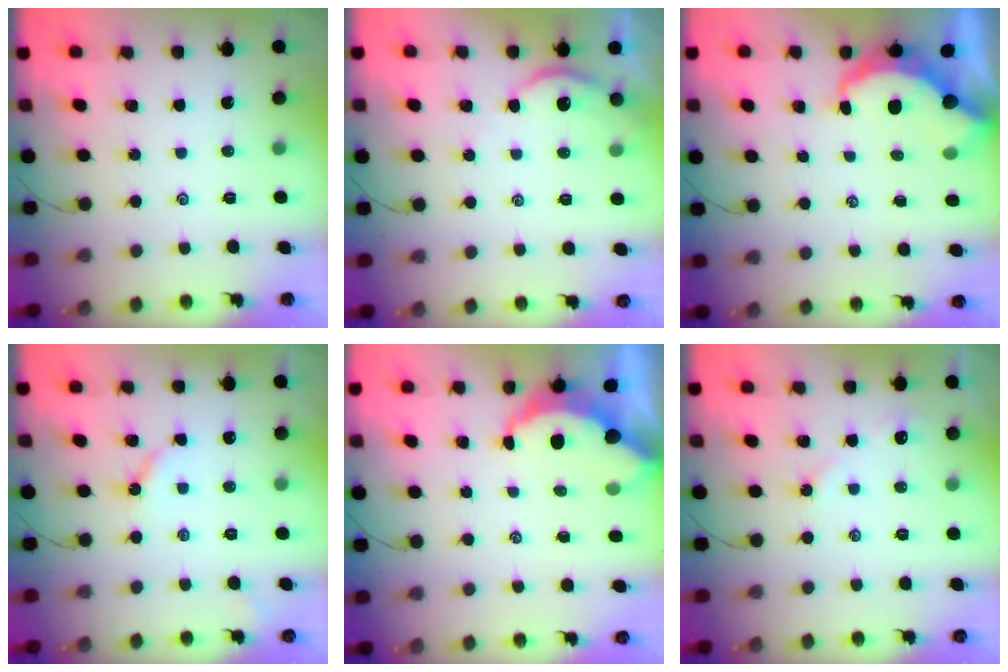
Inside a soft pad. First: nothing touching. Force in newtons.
{"total": 3.1, "press": 3.0, "slide": 0.3}
{"total": 7.3, "press": 7.3, "slide": 0.4}
{"total": 4.5, "press": 4.5, "slide": 0.7}
{"total": 5.2, "press": 5.2, "slide": 0.6}
{"total": 4.2, "press": 4.2, "slide": 0.7}